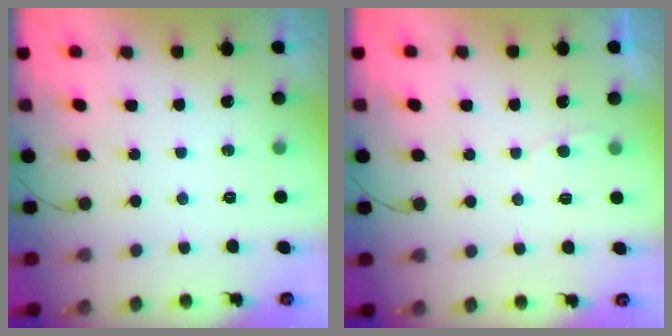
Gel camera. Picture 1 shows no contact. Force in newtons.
{"total": 2.0, "press": 2.0, "slide": 0.2}